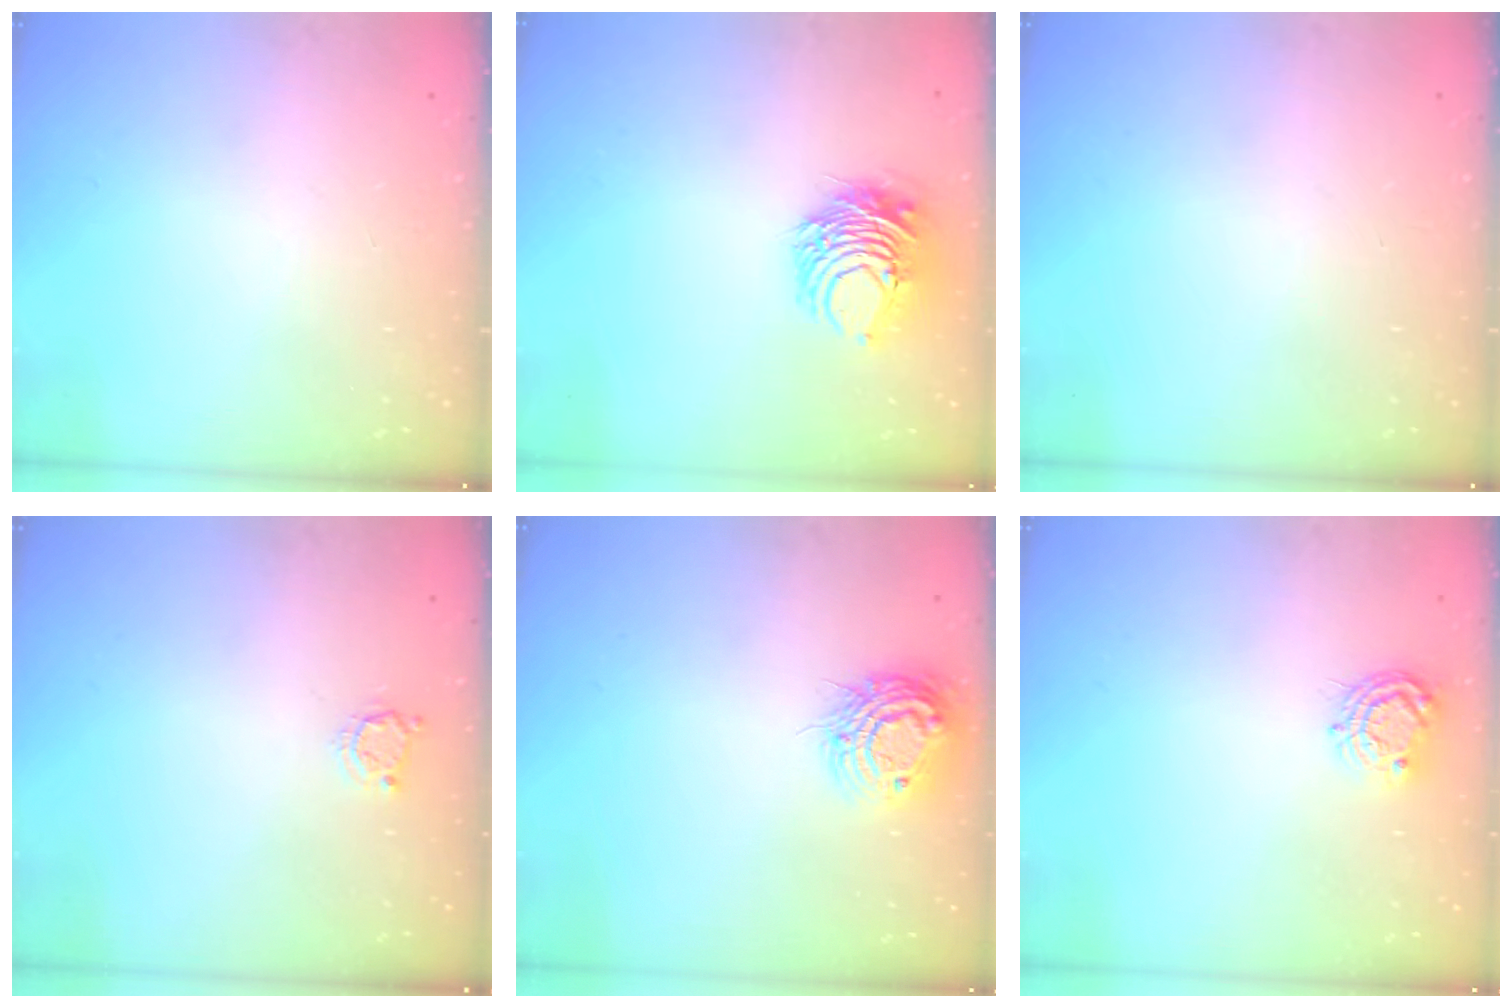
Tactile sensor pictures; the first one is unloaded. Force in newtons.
{"total": 8.9, "press": 8.9, "slide": 0.7}
{"total": 0.0}
{"total": 3.8, "press": 3.7, "slide": 0.5}
{"total": 12.2, "press": 12.1, "slide": 0.9}
{"total": 7.6, "press": 7.6, "slide": 0.5}